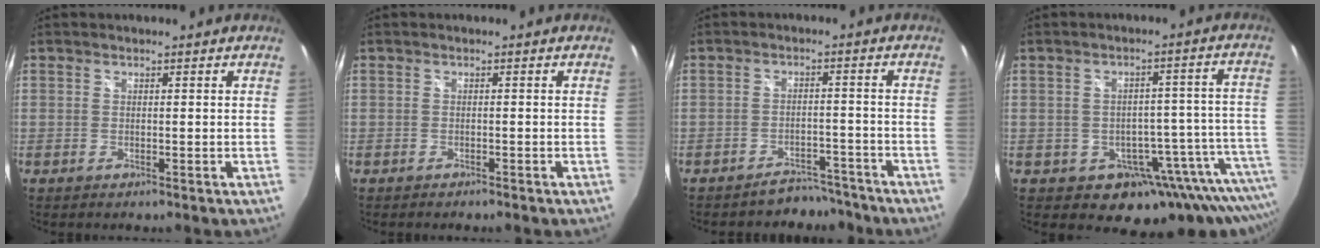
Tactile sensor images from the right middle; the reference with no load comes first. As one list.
[{"total": 1.0, "force": [-1.0, 0.2, 0.3], "torque": [-0.009, -0.003, -0.014]}, {"total": 6.0, "force": [-5.6, 2.2, 0.2], "torque": [-0.007, 0.016, -0.071]}, {"total": 15.4, "force": [-8.6, 9.9, 8.1], "torque": [-0.096, 0.005, -0.098]}]